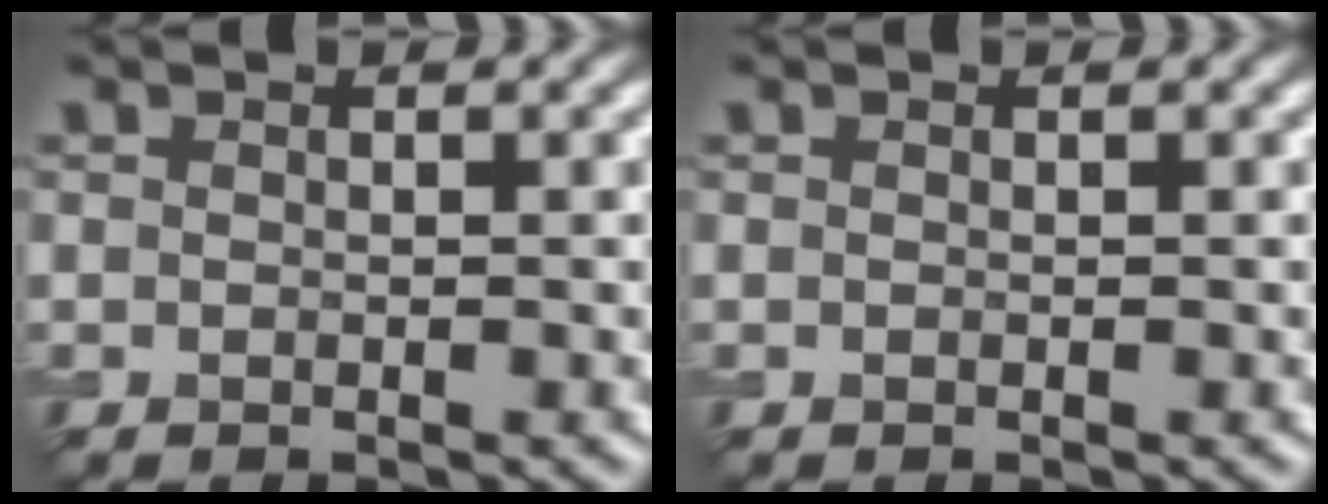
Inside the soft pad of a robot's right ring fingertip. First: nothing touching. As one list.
[{"total": 0.0}]